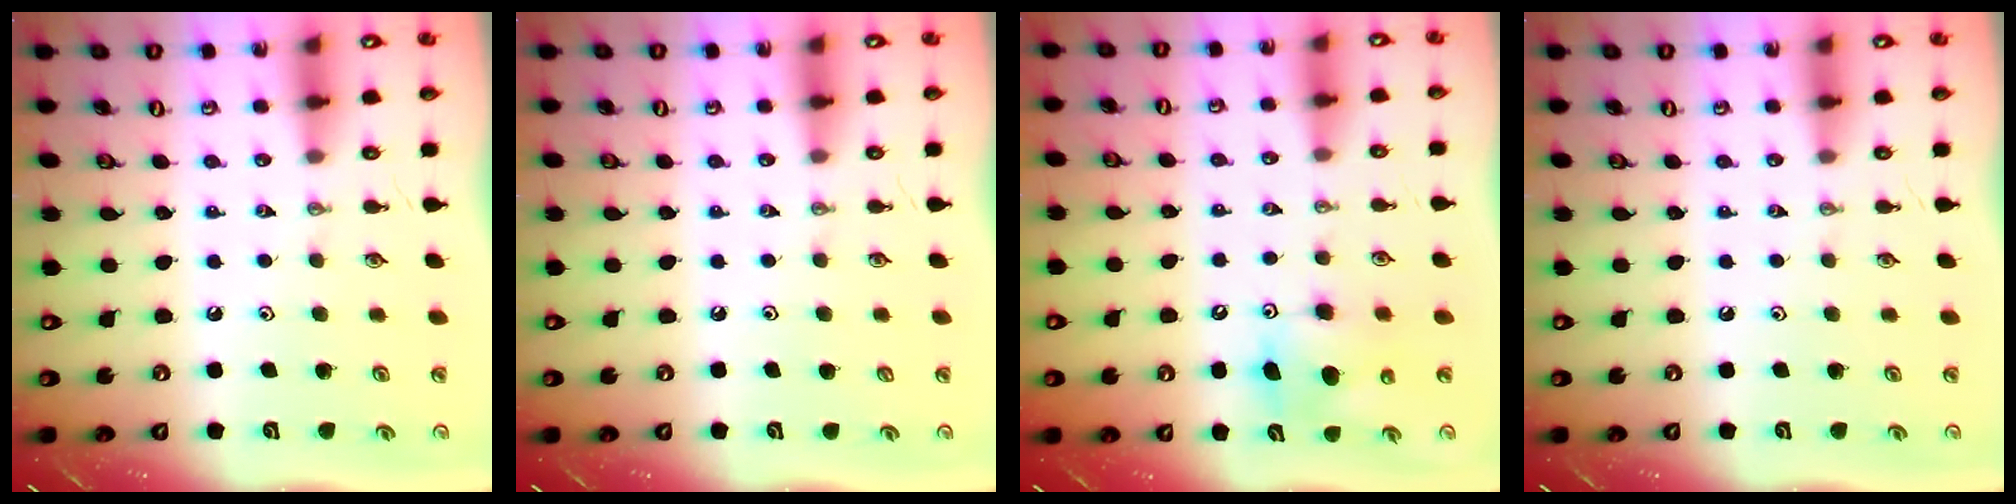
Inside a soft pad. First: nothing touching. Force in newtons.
{"total": 1.1, "press": 0.1, "slide": 1.1}
{"total": 9.1, "press": 9.1, "slide": 0.3}
{"total": 0.0}